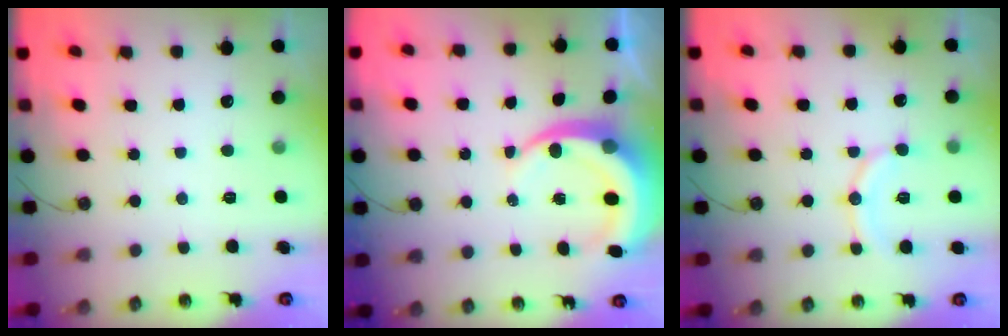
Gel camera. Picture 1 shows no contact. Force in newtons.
{"total": 7.8, "press": 7.7, "slide": 1.0}
{"total": 11.8, "press": 11.4, "slide": 3.1}